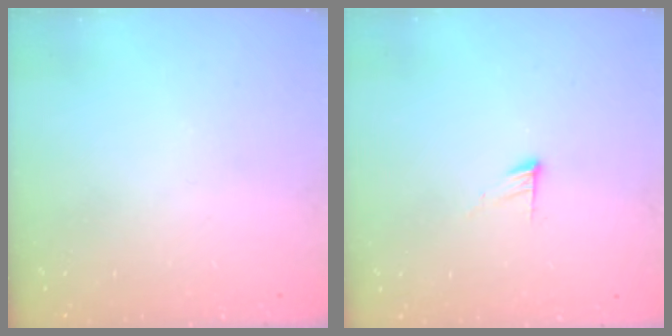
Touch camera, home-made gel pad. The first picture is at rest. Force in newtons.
{"total": 4.5, "press": 4.5, "slide": 0.4}